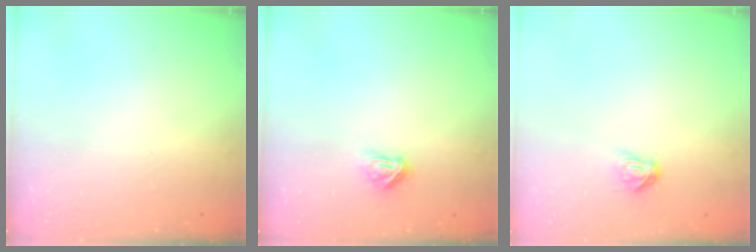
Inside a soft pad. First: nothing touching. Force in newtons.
{"total": 3.9, "press": 3.8, "slide": 0.5}
{"total": 5.5, "press": 5.4, "slide": 0.5}